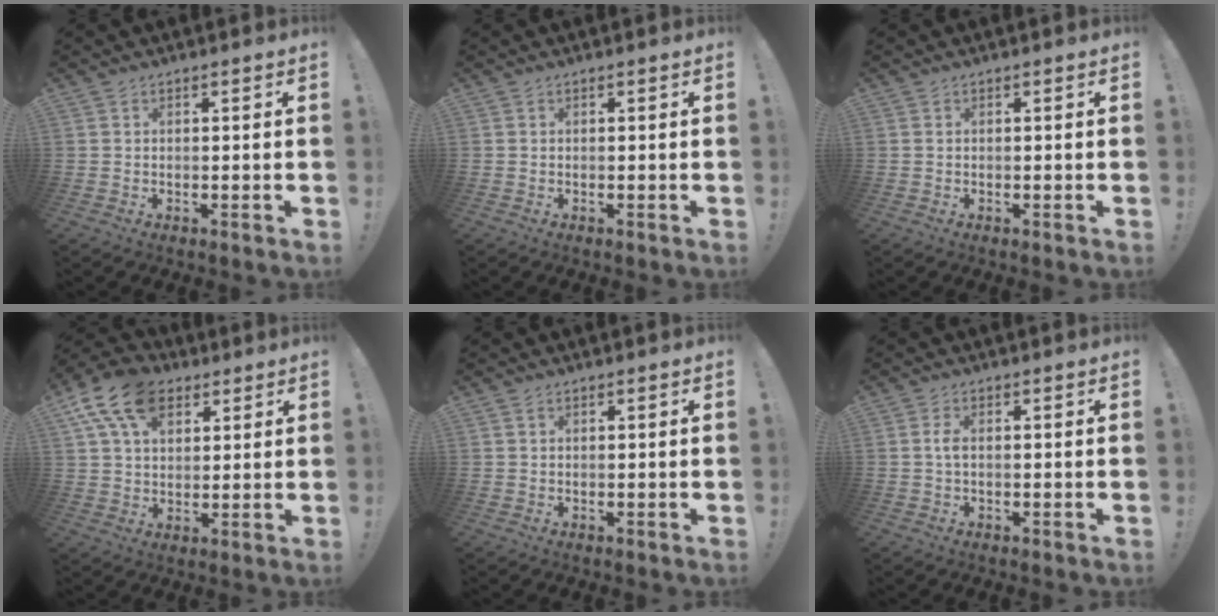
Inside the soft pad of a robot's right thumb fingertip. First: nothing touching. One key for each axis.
{"total": 0.0}
{"total": 0.0}
{"total": 15.3, "fx": 7.6, "fy": 9.9, "fz": 8.9, "tx": -0.159, "ty": -0.027, "tz": 0.143}
{"total": 0.7, "fx": 0.4, "fy": 0.4, "fz": 0.3, "tx": 0.000, "ty": -0.002, "tz": 0.007}
{"total": 2.0, "fx": -0.2, "fy": 0.7, "fz": 1.9, "tx": -0.036, "ty": 0.004, "tz": -0.004}